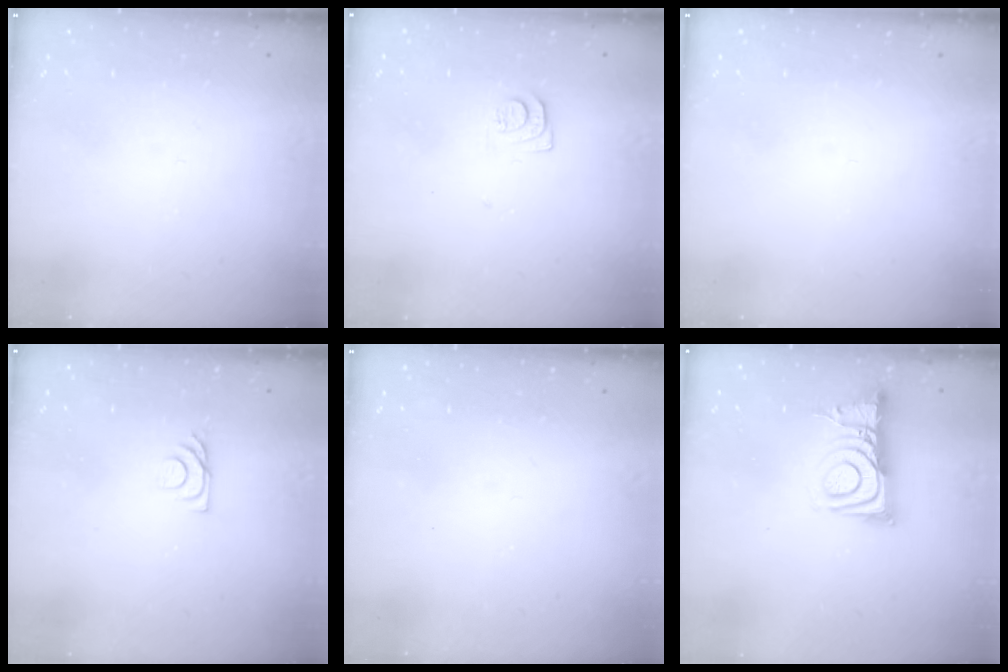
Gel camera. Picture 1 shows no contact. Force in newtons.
{"total": 7.3, "press": 7.2, "slide": 0.8}
{"total": 0.0}
{"total": 5.3, "press": 5.3, "slide": 0.6}
{"total": 2.5, "press": 2.4, "slide": 0.4}
{"total": 8.3, "press": 8.3, "slide": 0.7}